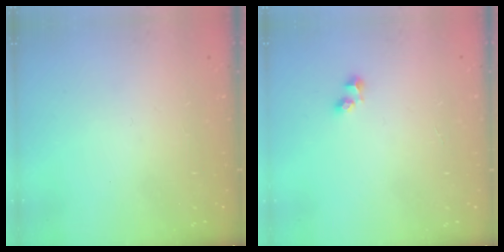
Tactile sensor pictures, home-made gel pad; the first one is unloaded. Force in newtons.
{"total": 3.7, "press": 3.6, "slide": 1.1}